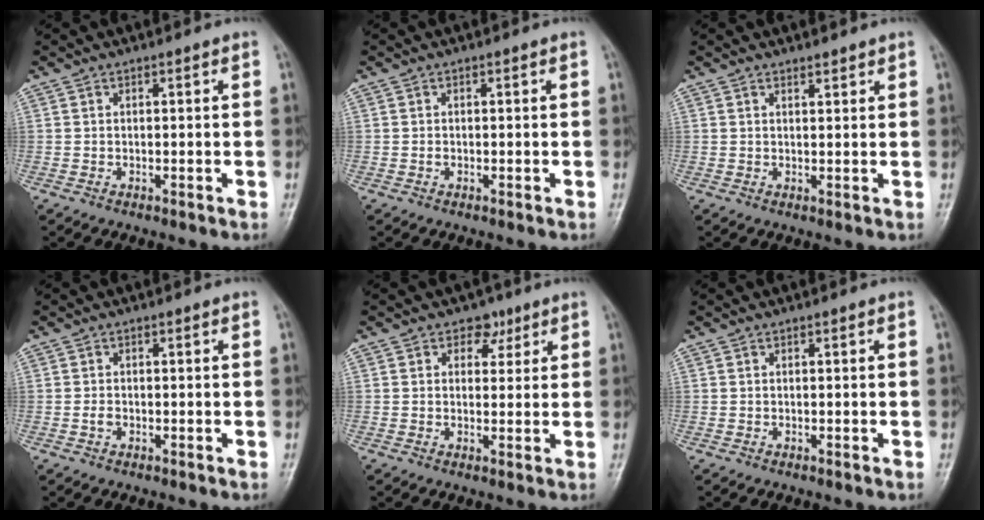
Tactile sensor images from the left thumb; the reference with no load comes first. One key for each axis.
{"total": 0.5, "fx": 0.0, "fy": 0.4, "fz": 0.3, "tx": -0.004, "ty": 0.000, "tz": -0.001}
{"total": 1.3, "fx": 1.2, "fy": 0.4, "fz": 0.4, "tx": -0.001, "ty": -0.010, "tz": 0.019}
{"total": 1.3, "fx": -0.3, "fy": 1.0, "fz": 0.8, "tx": -0.011, "ty": 0.001, "tz": -0.008}
{"total": 3.8, "fx": 2.1, "fy": 2.9, "fz": 1.3, "tx": 0.011, "ty": -0.007, "tz": 0.027}
{"total": 0.0}